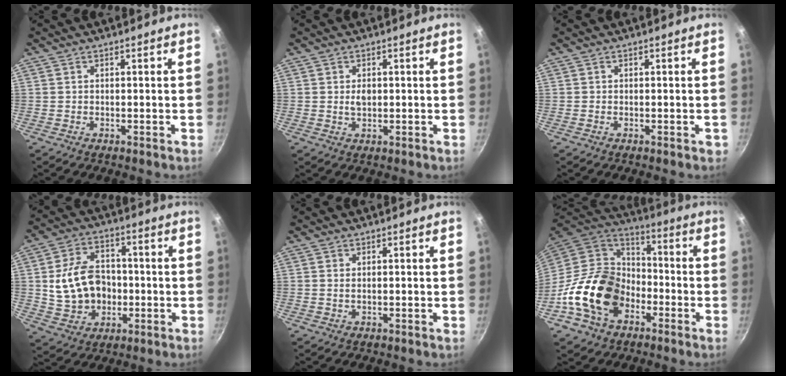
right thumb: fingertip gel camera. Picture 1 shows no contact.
{"total": 2.2, "force": [0.2, 1.4, 1.6], "torque": [-0.018, 0.000, 0.006]}
{"total": 0.8, "force": [-0.4, 0.4, 0.6], "torque": [-0.005, 0.003, -0.006]}
{"total": 13.9, "force": [-0.5, 10.7, 9.0], "torque": [-0.142, 0.020, 0.004]}
{"total": 0.8, "force": [0.2, 0.5, 0.6], "torque": [-0.012, 0.000, 0.003]}
{"total": 20.3, "force": [-7.2, 14.8, 11.9], "torque": [-0.193, 0.053, -0.143]}